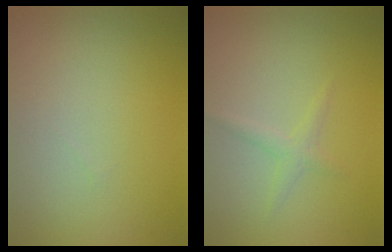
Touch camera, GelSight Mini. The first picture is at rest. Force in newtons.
{"total": 1.2, "press": 1.2, "slide": 0.1}